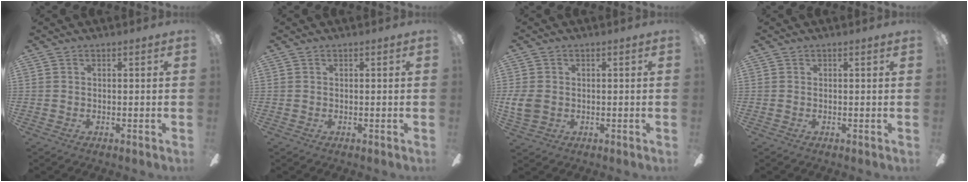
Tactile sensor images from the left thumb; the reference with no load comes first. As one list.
[{"total": 0.0}, {"total": 5.3, "force": [0.0, 4.1, 3.3], "torque": [-0.077, 0.004, 0.001]}, {"total": 0.0}]